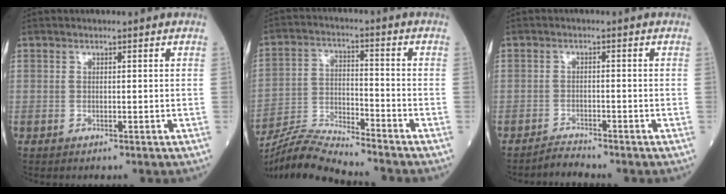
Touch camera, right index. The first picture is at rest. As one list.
[{"total": 10.4, "force": [-10.1, -0.9, 2.1], "torque": [-0.044, -0.002, -0.190]}, {"total": 1.9, "force": [-1.8, -0.3, -0.4], "torque": [0.013, -0.009, -0.033]}]